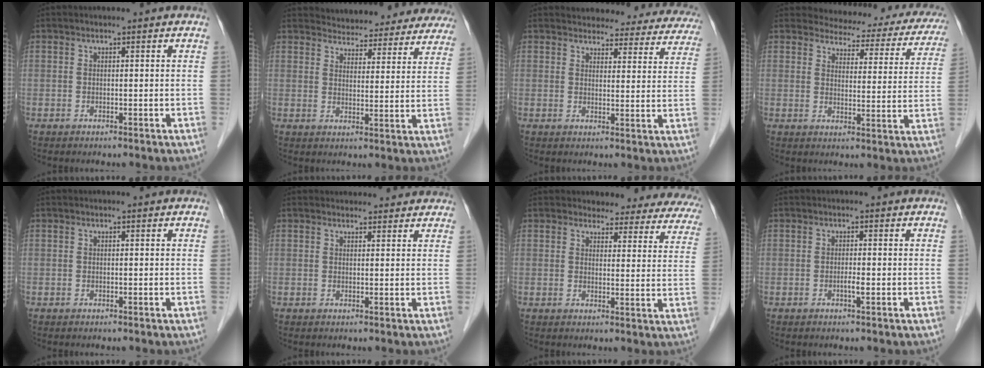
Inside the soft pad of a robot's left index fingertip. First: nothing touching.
{"total": 19.9, "force": [18.8, 5.4, 3.6], "torque": [-0.030, -0.018, 0.215]}
{"total": 19.7, "force": [18.2, 6.0, 4.7], "torque": [-0.039, -0.023, 0.191]}
{"total": 17.3, "force": [16.0, 5.5, 4.0], "torque": [-0.022, -0.028, 0.159]}
{"total": 0.0}
{"total": 5.9, "force": [5.6, 1.7, 1.0], "torque": [-0.004, 0.019, 0.059]}
{"total": 17.6, "force": [16.4, 5.3, 3.6], "torque": [-0.007, -0.045, 0.158]}
{"total": 1.0, "force": [-0.4, -0.1, 1.0], "torque": [-0.021, 0.000, -0.006]}